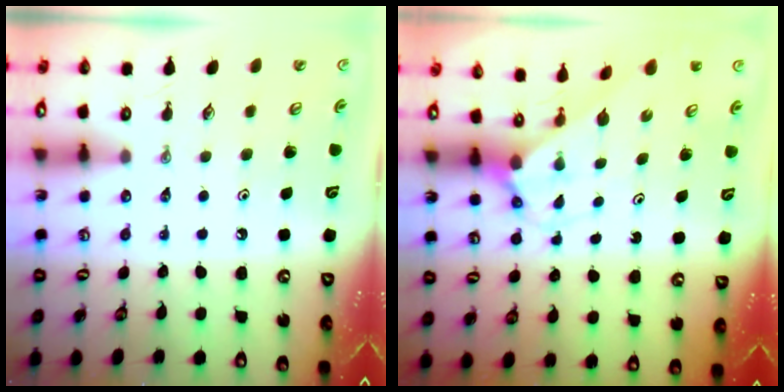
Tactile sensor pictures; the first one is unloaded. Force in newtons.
{"total": 2.4, "press": 2.4, "slide": 0.2}